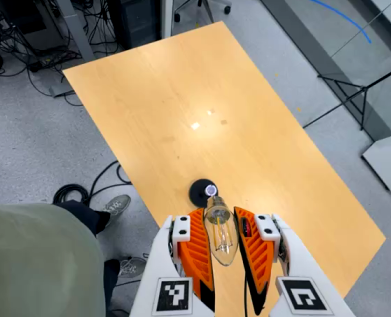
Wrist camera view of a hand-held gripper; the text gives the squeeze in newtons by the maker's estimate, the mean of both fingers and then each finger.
{"total": 20.5, "left": 23.0, "right": 18.1}